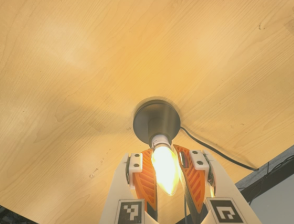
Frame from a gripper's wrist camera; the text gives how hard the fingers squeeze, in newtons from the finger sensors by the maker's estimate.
{"total": 24.7, "left": 21.0, "right": 28.4}